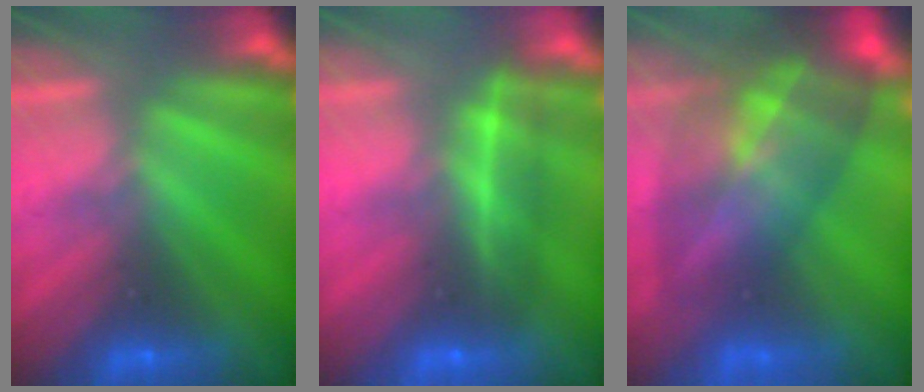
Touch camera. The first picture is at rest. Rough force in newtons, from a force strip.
{"total": 2.0}
{"total": 8.1}